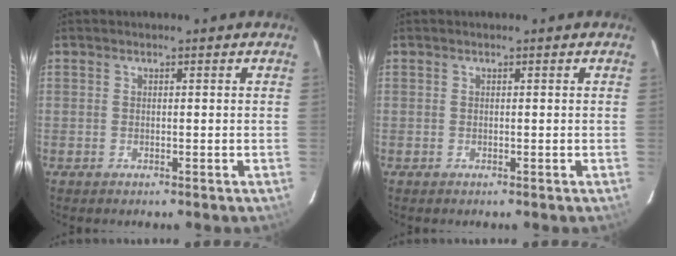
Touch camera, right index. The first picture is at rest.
{"total": 0.0}